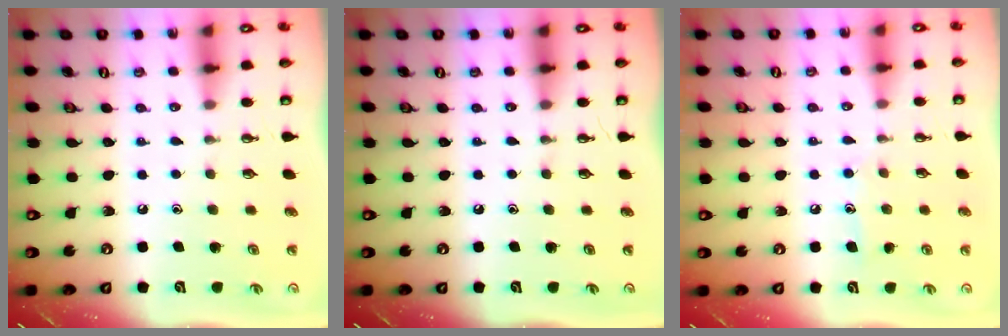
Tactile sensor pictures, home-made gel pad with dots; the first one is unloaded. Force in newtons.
{"total": 0.0}
{"total": 7.0, "press": 7.0, "slide": 0.1}